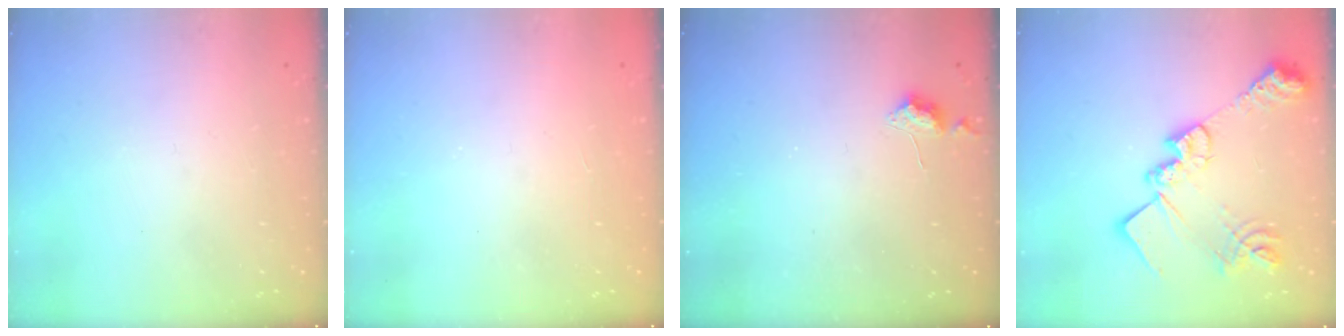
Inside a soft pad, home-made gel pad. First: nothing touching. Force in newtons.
{"total": 1.2, "press": 1.1, "slide": 0.2}
{"total": 5.5, "press": 5.4, "slide": 0.8}
{"total": 21.6, "press": 21.5, "slide": 1.5}